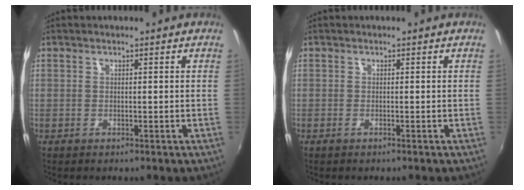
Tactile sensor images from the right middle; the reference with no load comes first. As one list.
[{"total": 0.5, "force": [-0.3, -0.1, 0.4], "torque": [-0.006, -0.001, -0.009]}]